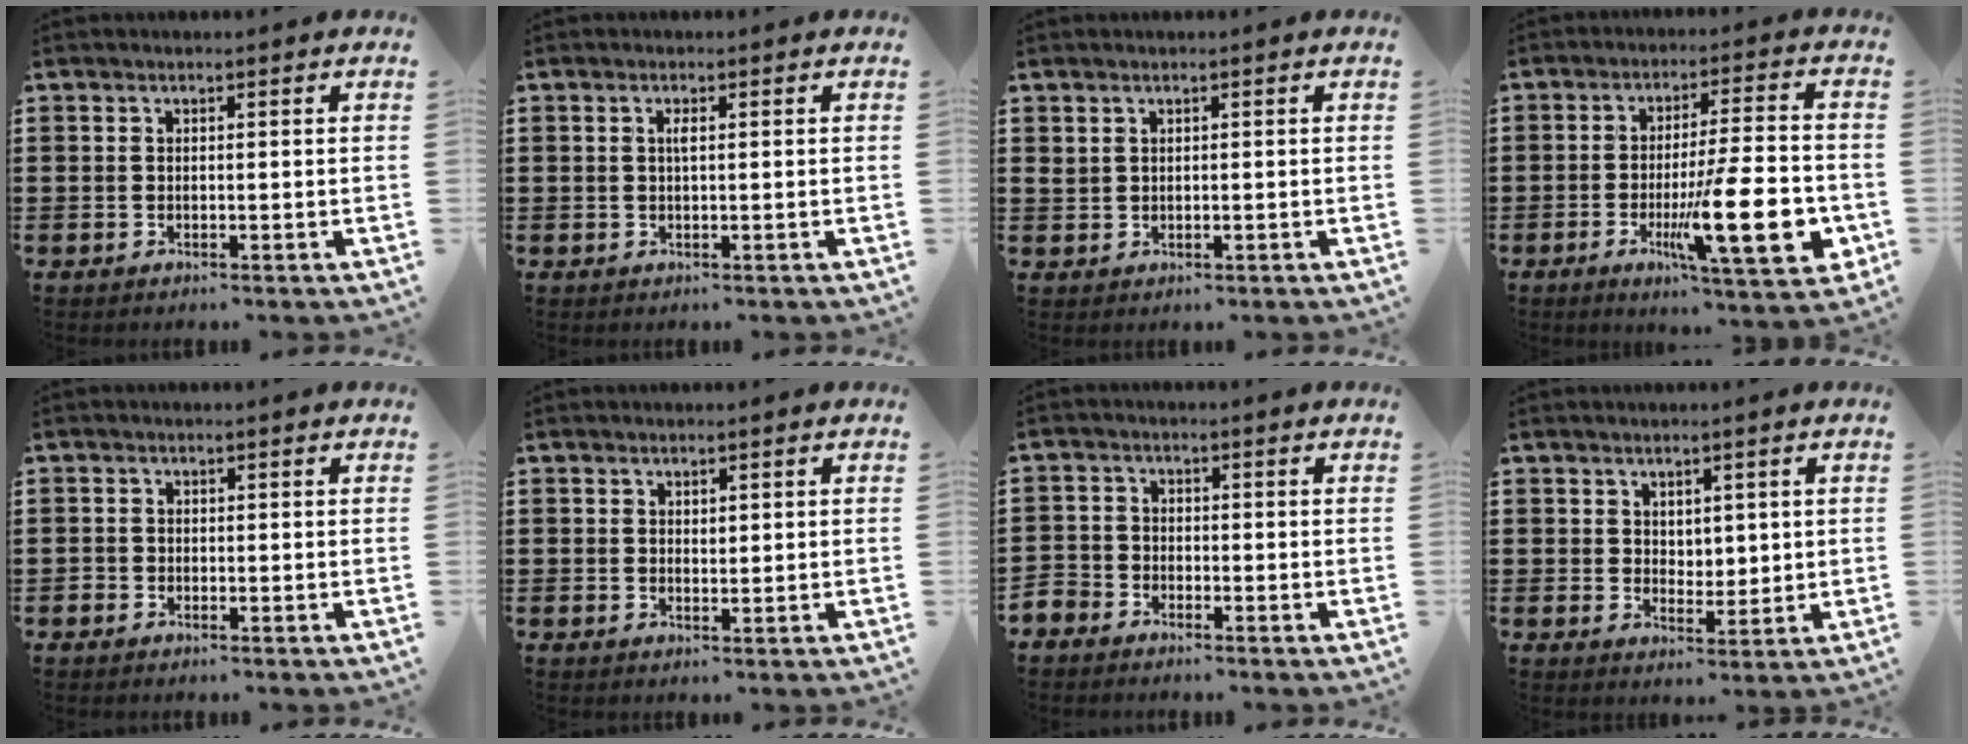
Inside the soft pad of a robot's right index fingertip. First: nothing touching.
{"total": 1.1, "force": [0.2, 0.2, 1.0], "torque": [-0.021, 0.001, 0.003]}
{"total": 0.9, "force": [0.5, 0.6, 0.4], "torque": [-0.011, 0.005, 0.008]}
{"total": 16.1, "force": [-4.5, 3.3, 15.1], "torque": [-0.248, -0.011, -0.067]}
{"total": 0.9, "force": [-0.6, 0.7, 0.1], "torque": [-0.003, 0.001, -0.013]}
{"total": 0.9, "force": [0.6, 0.5, 0.4], "torque": [-0.009, 0.004, 0.011]}
{"total": 2.6, "force": [-2.3, 1.2, -0.2], "torque": [-0.013, -0.003, -0.055]}
{"total": 3.2, "force": [2.1, 2.3, 0.6], "torque": [-0.013, 0.004, 0.039]}